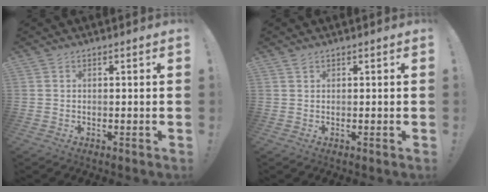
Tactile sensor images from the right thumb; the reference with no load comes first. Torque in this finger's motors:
{"motor_torque": [-0.13, 0.07, 0.08, 0.05, -0.08]}